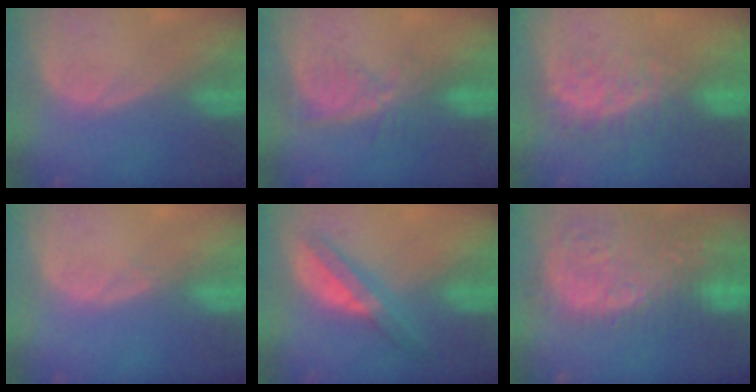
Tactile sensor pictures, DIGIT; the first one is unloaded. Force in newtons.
{"total": 5.4, "press": 4.6, "slide": 2.8}
{"total": 8.2, "press": 7.2, "slide": 3.9}
{"total": 0.6, "press": 0.6, "slide": 0.2}
{"total": 5.7, "press": 5.3, "slide": 2.0}
{"total": 15.8, "press": 13.0, "slide": 9.0}